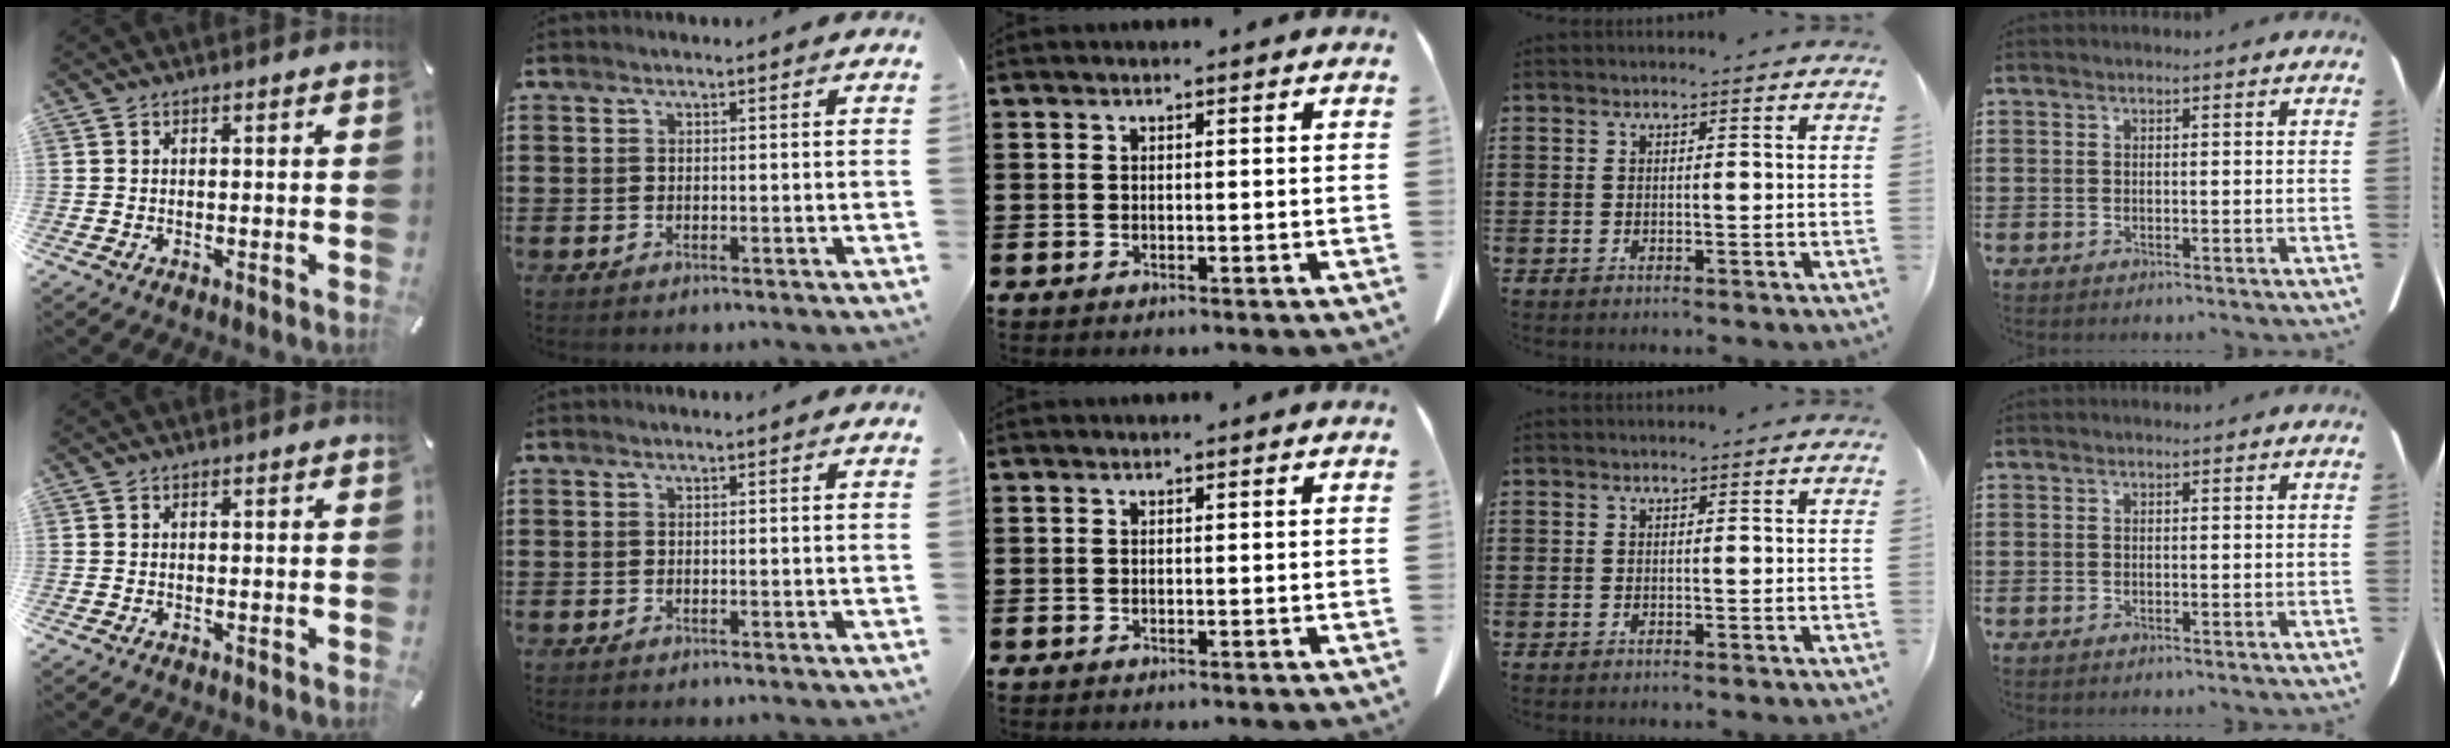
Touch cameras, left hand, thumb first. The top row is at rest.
{}